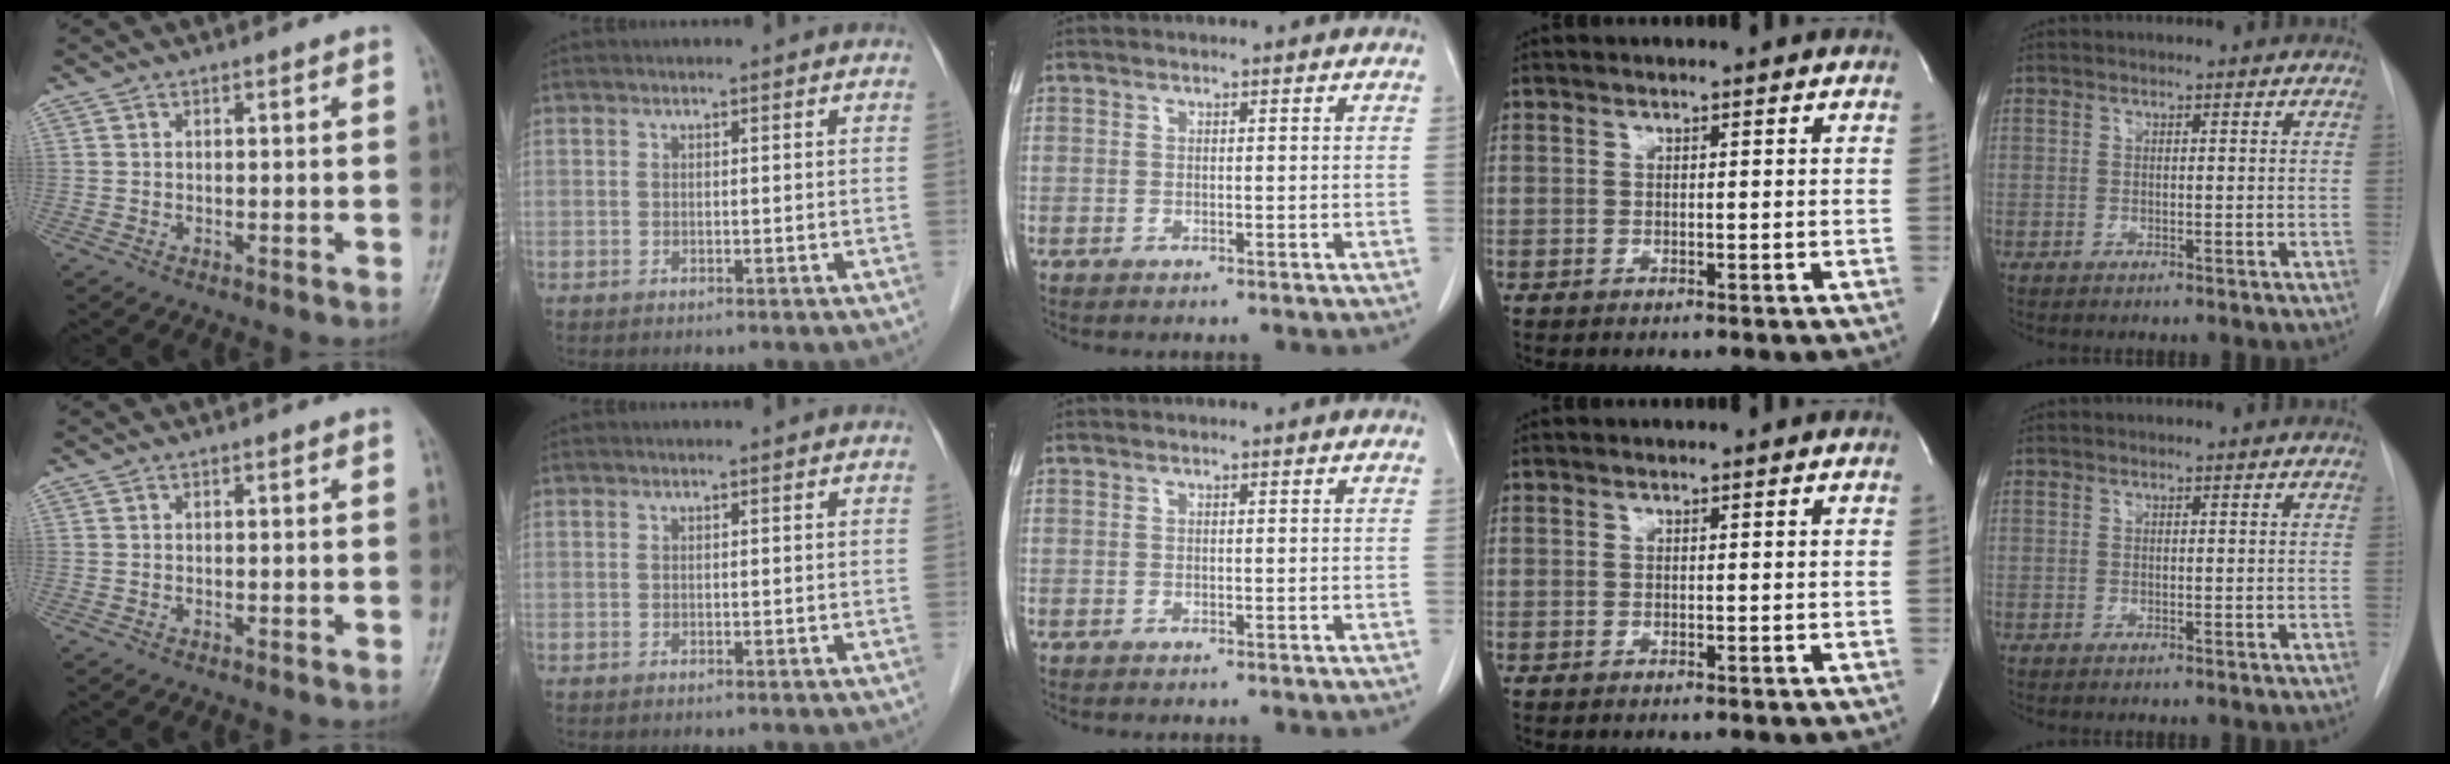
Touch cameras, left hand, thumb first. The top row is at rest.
{}